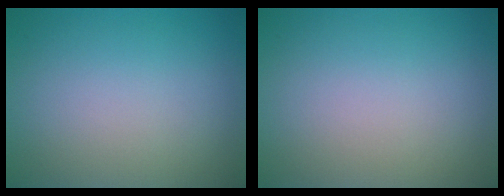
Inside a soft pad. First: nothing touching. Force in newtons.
{"total": 0.0}